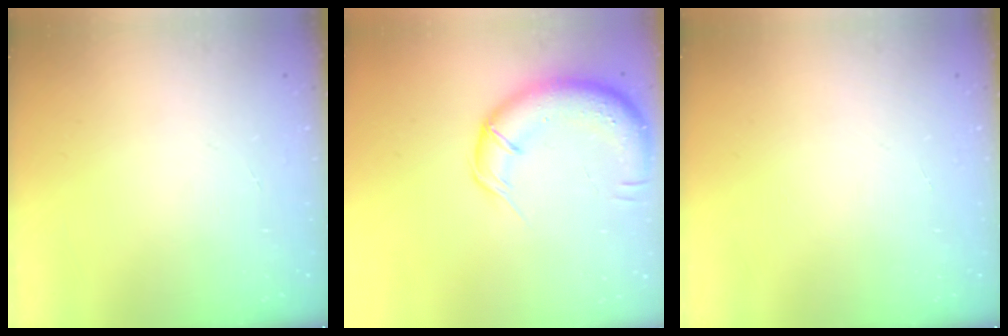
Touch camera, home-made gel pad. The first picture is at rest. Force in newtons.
{"total": 14.0, "press": 13.7, "slide": 2.9}
{"total": 0.0}